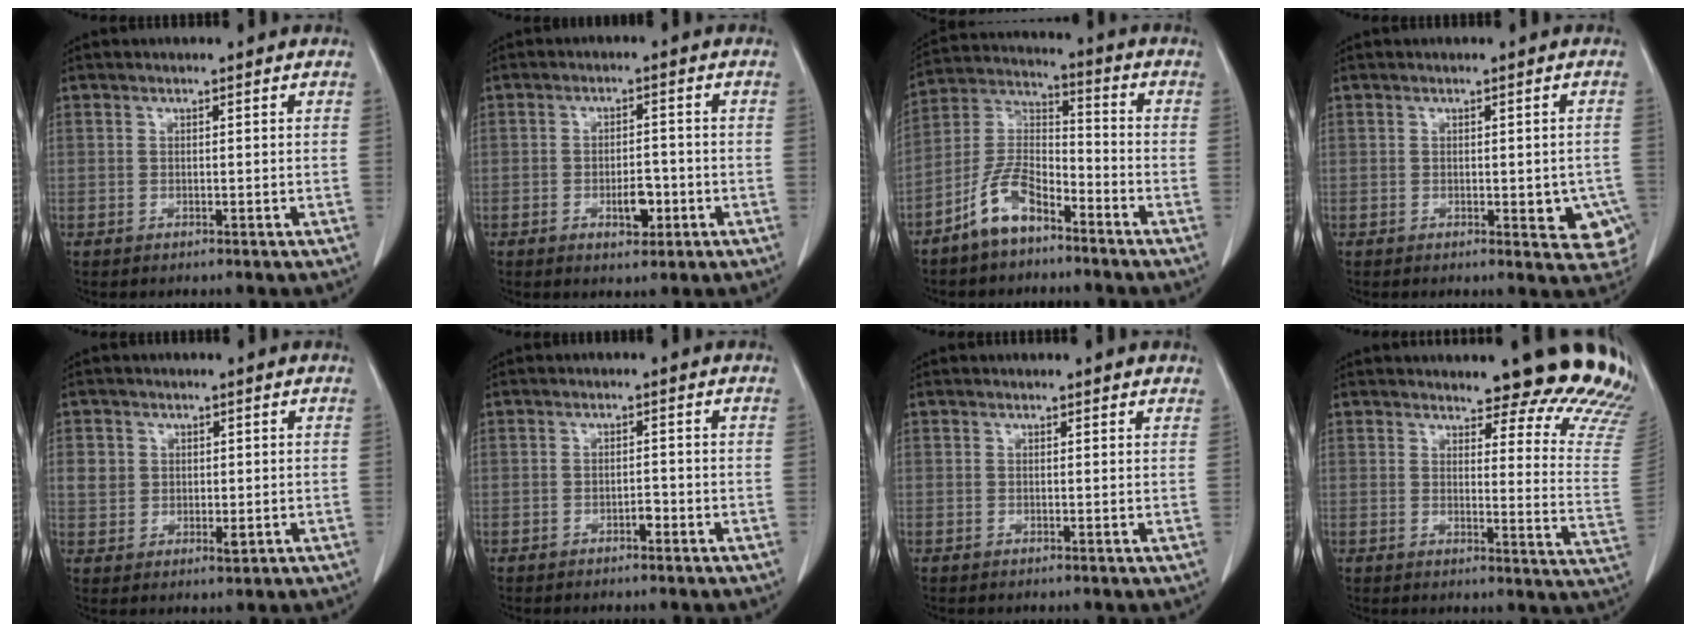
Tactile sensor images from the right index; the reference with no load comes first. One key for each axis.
{"total": 4.1, "fx": -1.5, "fy": 1.8, "fz": 3.4, "tx": -0.050, "ty": 0.003, "tz": -0.016}
{"total": 9.4, "fx": -6.3, "fy": 4.0, "fz": 5.8, "tx": -0.128, "ty": 0.011, "tz": -0.128}
{"total": 6.4, "fx": -1.8, "fy": 2.7, "fz": 5.4, "tx": -0.042, "ty": -0.002, "tz": -0.021}
{"total": 4.5, "fx": 0.9, "fy": 3.8, "fz": 2.2, "tx": -0.030, "ty": 0.001, "tz": 0.023}
{"total": 1.2, "fx": -0.7, "fy": 0.5, "fz": 0.8, "tx": -0.010, "ty": 0.004, "tz": -0.011}
{"total": 1.5, "fx": 1.3, "fy": 0.5, "fz": 0.5, "tx": -0.010, "ty": 0.003, "tz": 0.008}
{"total": 16.6, "fx": 15.7, "fy": 2.2, "fz": 5.0, "tx": -0.032, "ty": -0.117, "tz": 0.148}